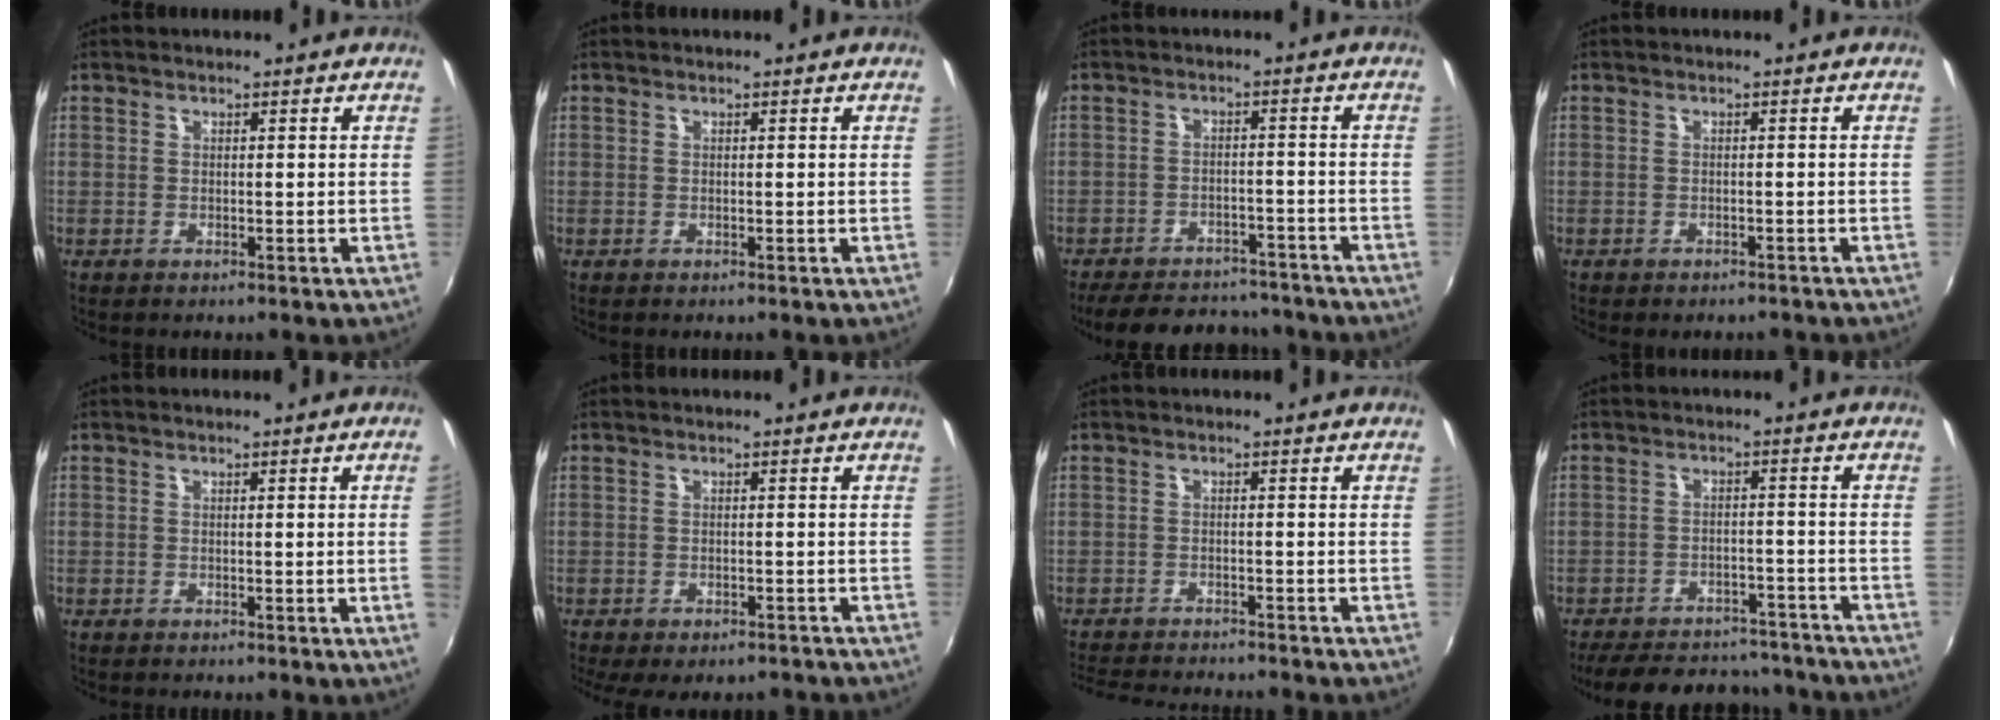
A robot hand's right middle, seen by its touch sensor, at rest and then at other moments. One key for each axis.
{"total": 0.0}
{"total": 17.2, "fx": -14.6, "fy": 6.6, "fz": 6.2, "tx": -0.141, "ty": 0.014, "tz": -0.190}
{"total": 3.0, "fx": -2.6, "fy": 1.2, "fz": 1.0, "tx": -0.022, "ty": -0.015, "tz": -0.034}
{"total": 1.3, "fx": -0.2, "fy": -0.8, "fz": 1.0, "tx": -0.012, "ty": -0.008, "tz": -0.002}
{"total": 8.7, "fx": -6.9, "fy": 3.1, "fz": 4.3, "tx": -0.094, "ty": -0.031, "tz": -0.095}
{"total": 9.3, "fx": -8.6, "fy": 1.2, "fz": 3.1, "tx": -0.084, "ty": -0.013, "tz": -0.139}
{"total": 21.1, "fx": -18.0, "fy": 7.9, "fz": 7.6, "tx": -0.167, "ty": 0.024, "tz": -0.227}